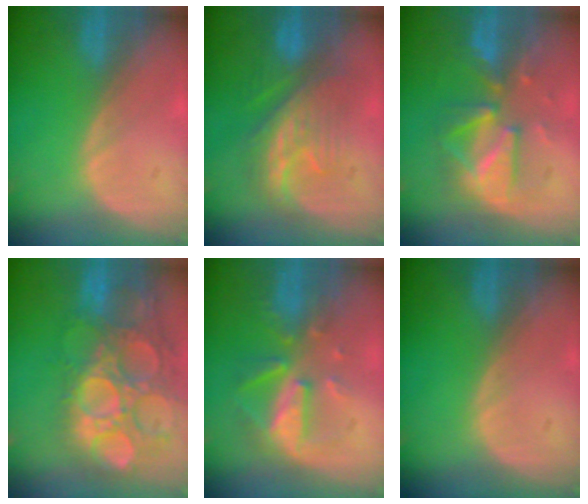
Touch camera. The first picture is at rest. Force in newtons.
{"total": 8.4, "press": 8.1, "slide": 1.9}
{"total": 8.0, "press": 8.0, "slide": 0.6}
{"total": 15.6, "press": 12.9, "slide": 8.8}
{"total": 8.1, "press": 7.5, "slide": 3.3}
{"total": 0.0}